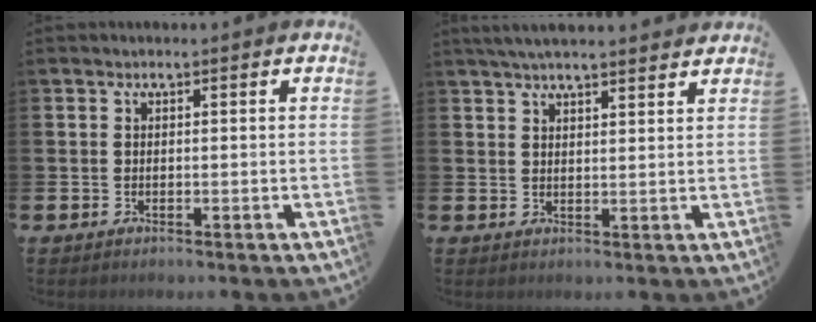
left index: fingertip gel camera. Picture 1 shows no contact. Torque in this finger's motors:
{"motor_torque": [0.95, -1.18, 0.26, 0.13]}